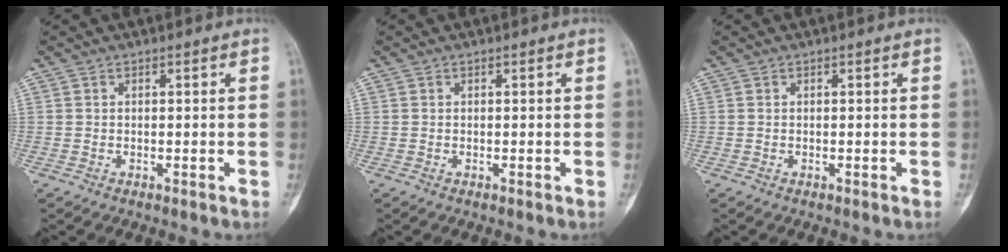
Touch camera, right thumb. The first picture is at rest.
{"total": 0.0}
{"total": 0.0}